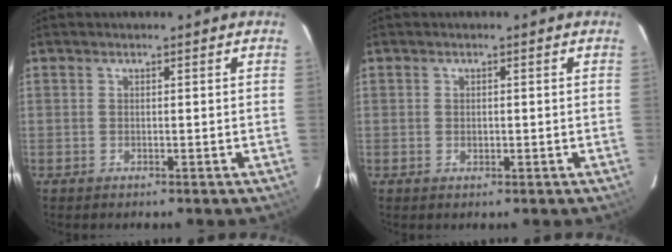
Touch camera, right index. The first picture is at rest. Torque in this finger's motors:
{"motor_torque": [-0.01, 0.05, -0.02, -0.01]}